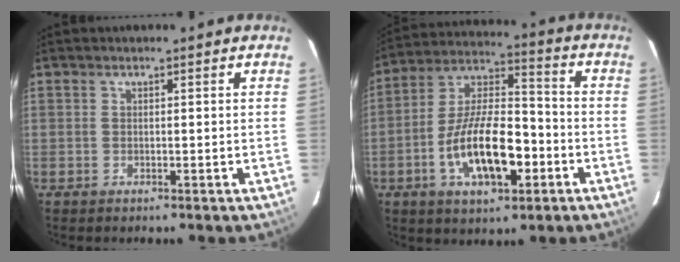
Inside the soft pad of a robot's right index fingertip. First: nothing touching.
{"total": 16.3, "force": [-5.6, 6.9, 13.7], "torque": [-0.261, 0.007, -0.095]}